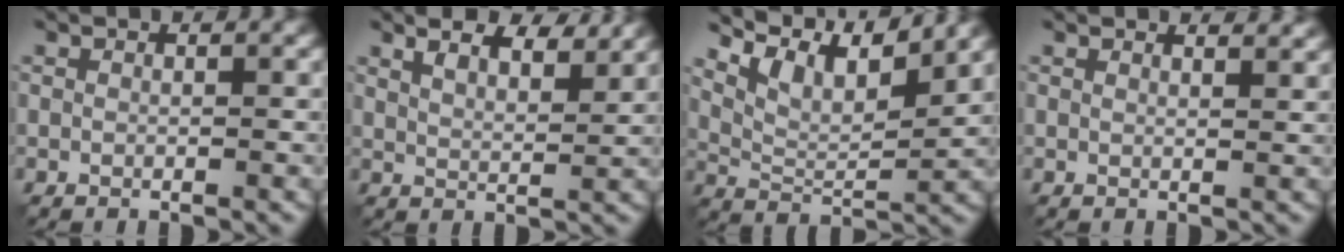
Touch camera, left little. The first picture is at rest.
{"total": 5.8, "force": [4.4, 1.7, 3.3], "torque": [-0.054, 0.008, 0.053]}
{"total": 6.9, "force": [4.9, 2.2, 4.3], "torque": [-0.082, 0.001, 0.091]}
{"total": 2.6, "force": [2.4, 0.6, 0.8], "torque": [-0.008, 0.005, 0.025]}